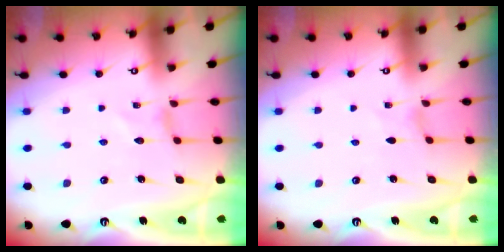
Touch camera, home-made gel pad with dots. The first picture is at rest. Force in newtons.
{"total": 0.0}